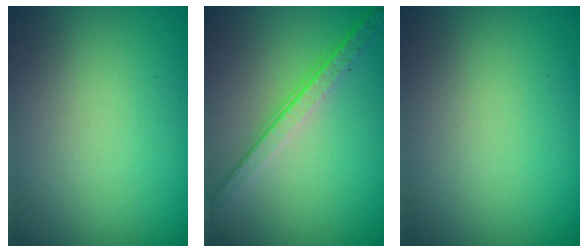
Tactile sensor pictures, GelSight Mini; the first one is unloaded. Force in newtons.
{"total": 3.8, "press": 2.7, "slide": 2.7}
{"total": 0.0}